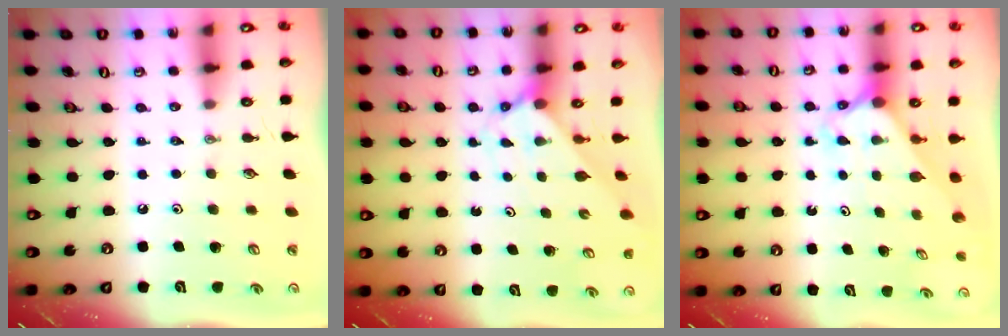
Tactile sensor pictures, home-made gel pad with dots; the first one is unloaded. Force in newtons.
{"total": 2.3, "press": 2.3, "slide": 0.2}
{"total": 2.2, "press": 2.2, "slide": 0.2}